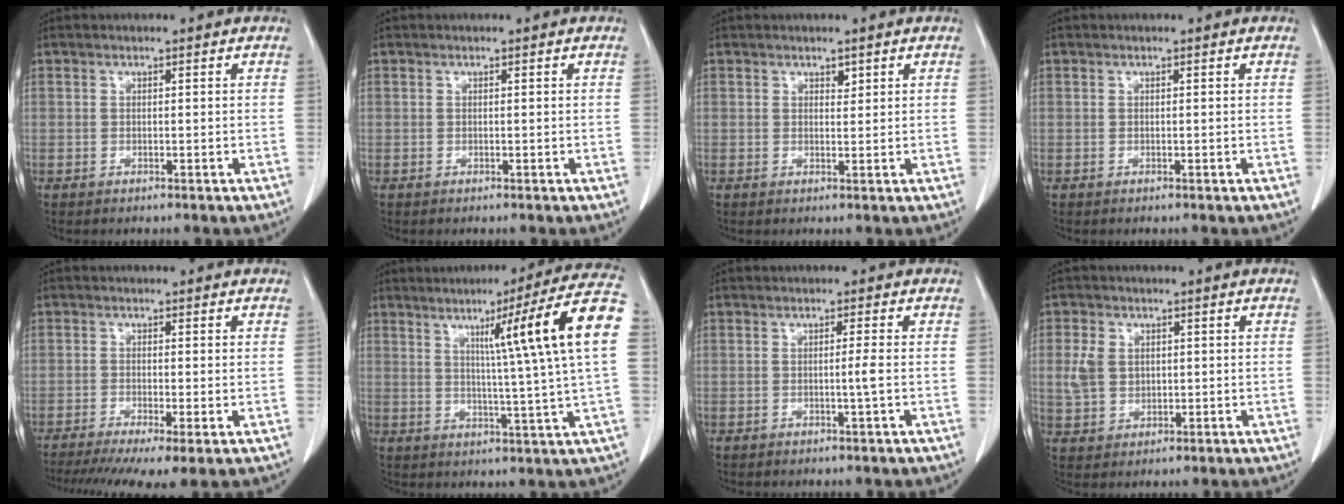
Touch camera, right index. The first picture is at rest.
{"total": 0.0}
{"total": 1.0, "force": [0.7, 0.5, 0.6], "torque": [-0.006, -0.005, 0.009]}
{"total": 0.0}
{"total": 8.9, "force": [-5.8, 1.4, 6.6], "torque": [-0.107, -0.014, -0.095]}
{"total": 16.3, "force": [3.9, -2.1, 15.7], "torque": [-0.208, 0.008, 0.046]}
{"total": 1.6, "force": [-0.3, -0.6, 1.4], "torque": [-0.022, -0.002, -0.005]}
{"total": 4.7, "force": [0.9, 3.7, 2.9], "torque": [-0.070, 0.011, 0.022]}